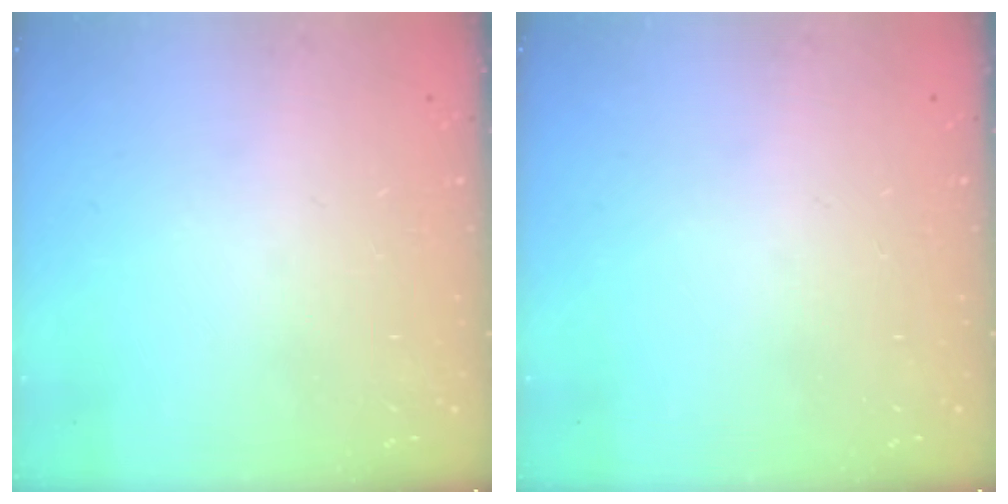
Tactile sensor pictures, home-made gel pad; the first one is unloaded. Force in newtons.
{"total": 0.0}